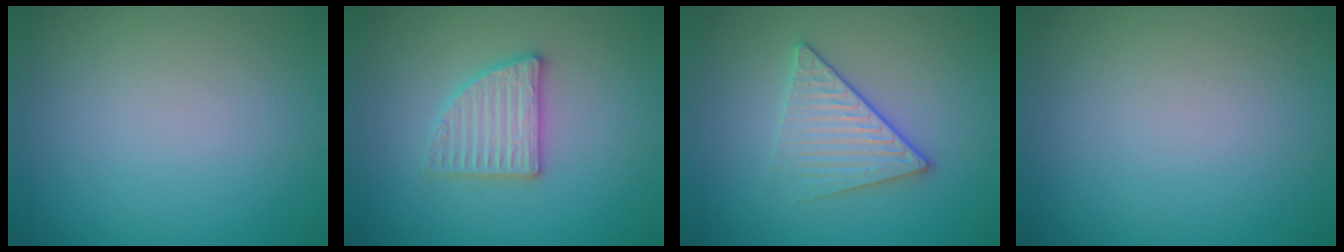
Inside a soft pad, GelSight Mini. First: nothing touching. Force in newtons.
{"total": 2.8, "press": 2.7, "slide": 0.5}
{"total": 3.1, "press": 2.9, "slide": 1.2}
{"total": 0.0}